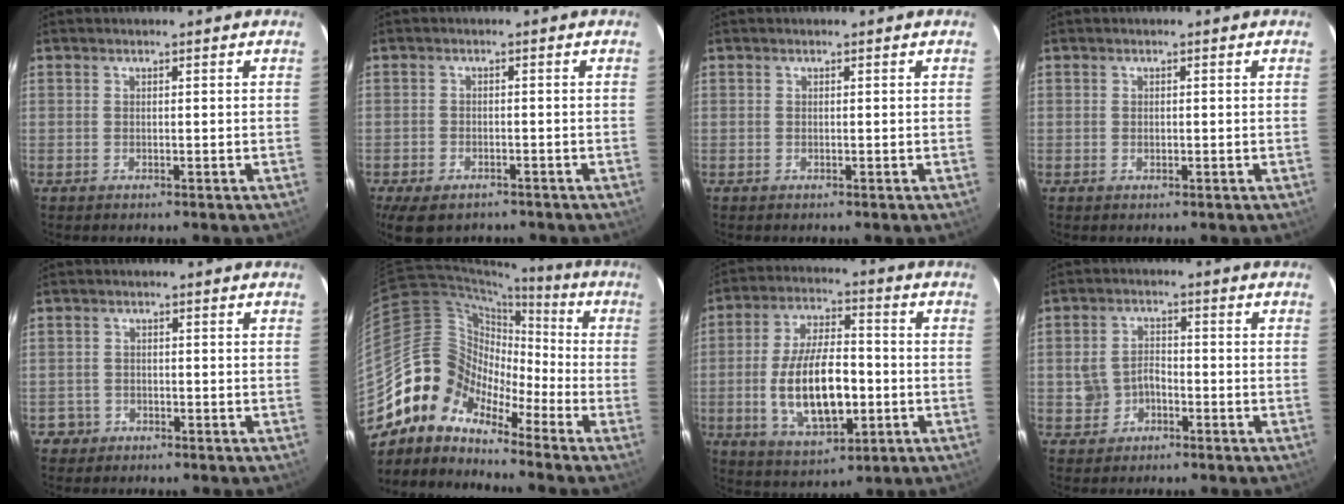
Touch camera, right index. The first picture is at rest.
{"total": 7.8, "force": [-5.5, 4.0, 3.7], "torque": [-0.091, -0.022, -0.085]}
{"total": 0.0}
{"total": 0.7, "force": [-0.1, 0.5, 0.4], "torque": [-0.007, 0.000, 0.000]}
{"total": 2.6, "force": [-1.3, 2.3, -0.2], "torque": [-0.004, 0.010, -0.020]}
{"total": 11.6, "force": [-8.3, 7.6, 2.8], "torque": [-0.055, 0.034, -0.182]}
{"total": 15.9, "force": [-3.0, 7.2, 13.9], "torque": [-0.269, -0.001, -0.038]}
{"total": 4.4, "force": [-1.8, 3.6, 1.7], "torque": [-0.044, 0.015, -0.022]}